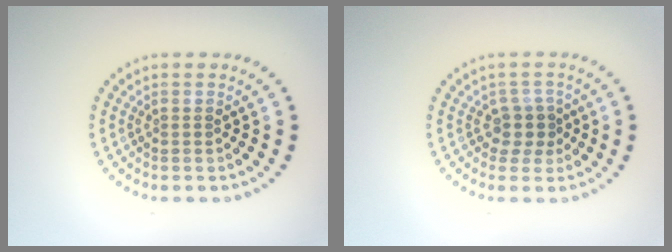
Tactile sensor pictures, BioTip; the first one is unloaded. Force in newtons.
{"total": 2.2, "press": 1.7, "slide": 1.4}